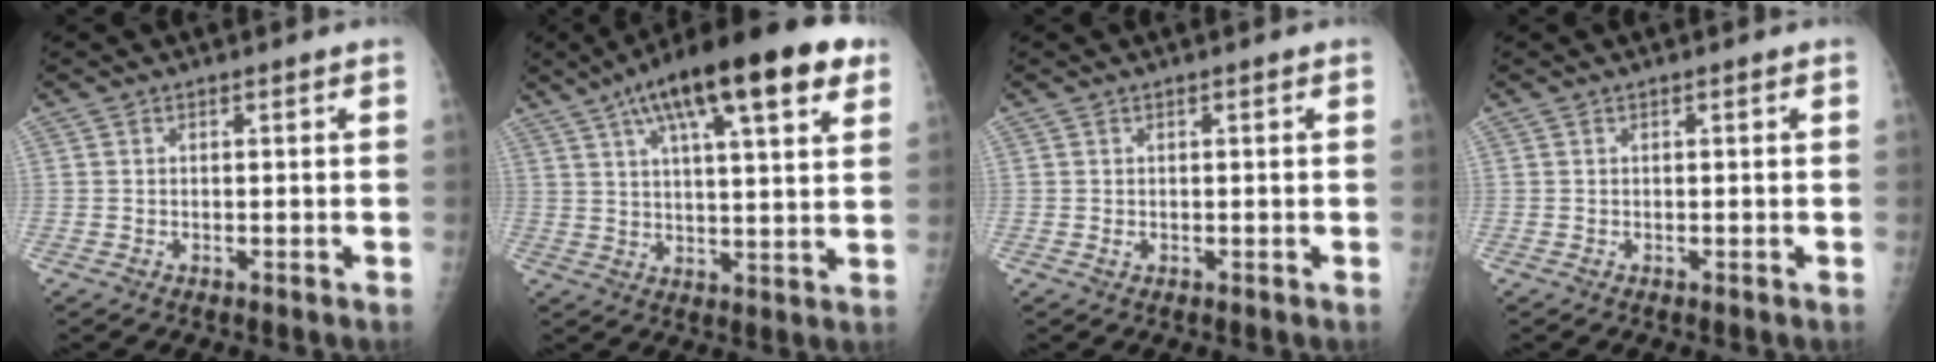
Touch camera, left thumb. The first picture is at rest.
{"total": 21.3, "force": [11.2, 5.9, 17.1], "torque": [-0.255, 0.001, 0.168]}
{"total": 0.6, "force": [0.1, 0.4, 0.5], "torque": [-0.004, 0.000, 0.004]}
{"total": 0.0}